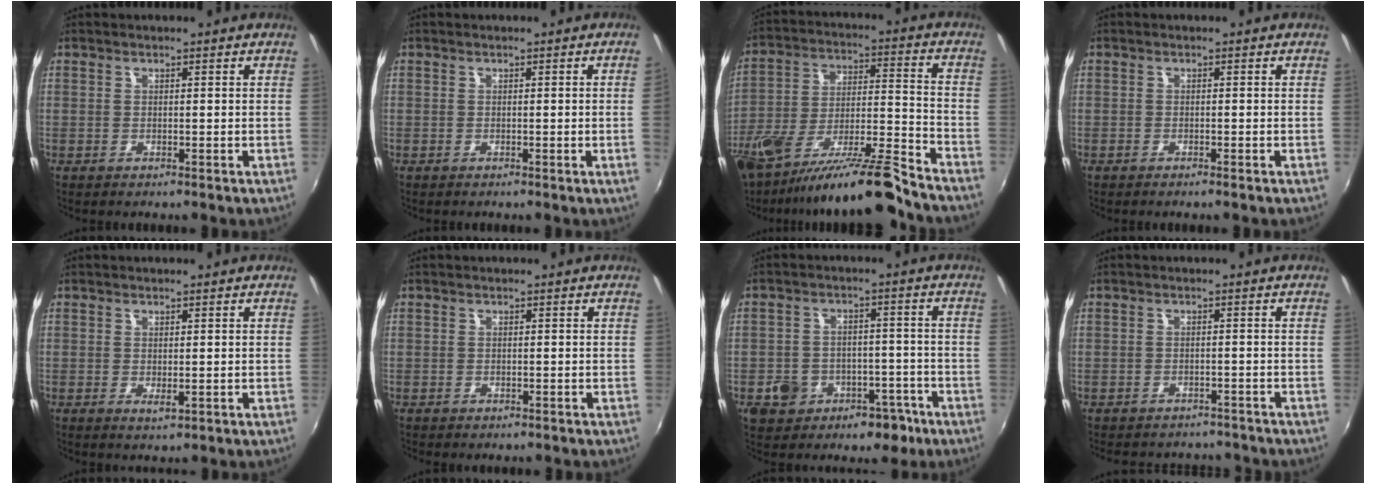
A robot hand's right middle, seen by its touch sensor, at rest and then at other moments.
{"total": 1.8, "force": [0.2, -1.1, 1.4], "torque": [-0.012, -0.012, 0.005]}
{"total": 19.3, "force": [-15.3, 1.6, 11.7], "torque": [-0.219, -0.040, -0.257]}
{"total": 0.9, "force": [-0.8, 0.0, 0.4], "torque": [-0.010, -0.001, -0.017]}
{"total": 1.2, "force": [-0.1, 0.5, 1.1], "torque": [-0.019, -0.004, -0.001]}
{"total": 0.8, "force": [-0.7, 0.3, 0.2], "torque": [-0.007, -0.002, -0.010]}
{"total": 10.2, "force": [-5.5, 7.5, 4.1], "torque": [-0.093, 0.033, -0.059]}
{"total": 7.4, "force": [-6.6, 2.9, 1.8], "torque": [-0.046, -0.005, -0.086]}